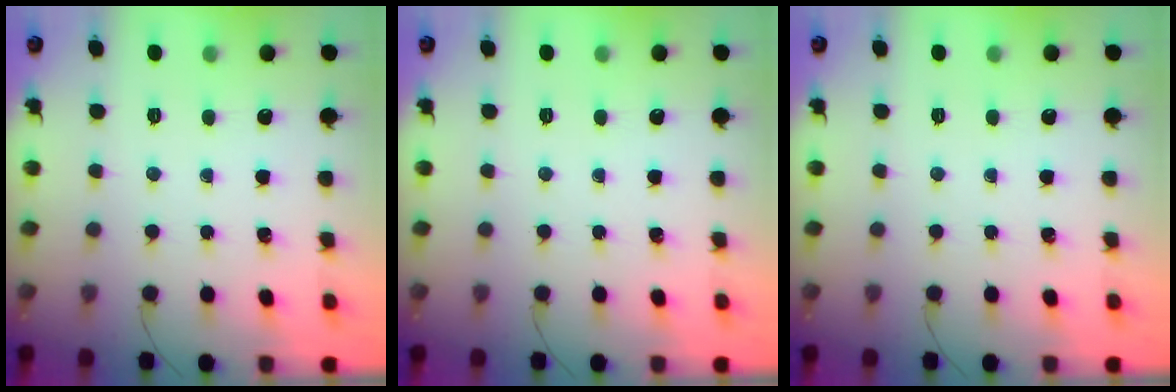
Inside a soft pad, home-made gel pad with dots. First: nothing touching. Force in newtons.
{"total": 0.0}
{"total": 0.0}